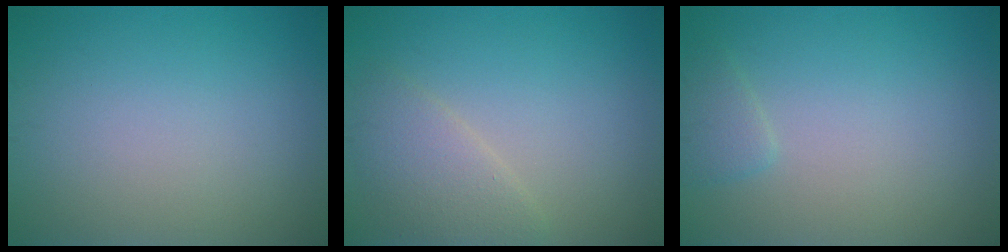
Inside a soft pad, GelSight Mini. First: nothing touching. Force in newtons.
{"total": 2.9, "press": 2.9, "slide": 0.1}
{"total": 1.3, "press": 1.3, "slide": 0.1}